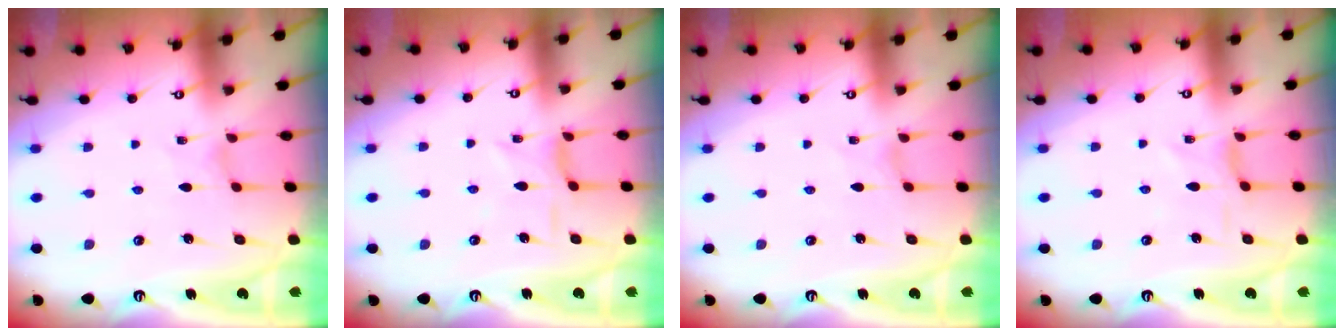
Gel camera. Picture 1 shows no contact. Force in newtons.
{"total": 2.8, "press": 2.7, "slide": 0.6}
{"total": 0.0}
{"total": 0.9, "press": 0.8, "slide": 0.4}